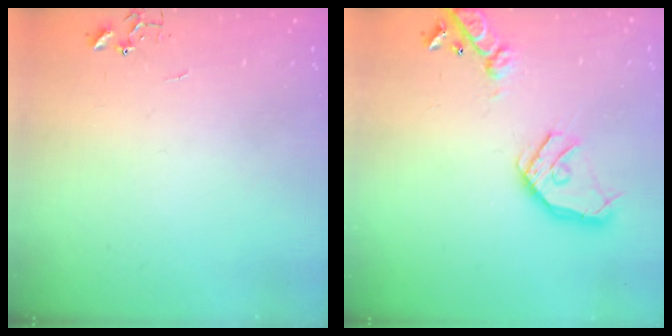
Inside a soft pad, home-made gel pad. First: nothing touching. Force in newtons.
{"total": 17.3, "press": 17.0, "slide": 2.8}